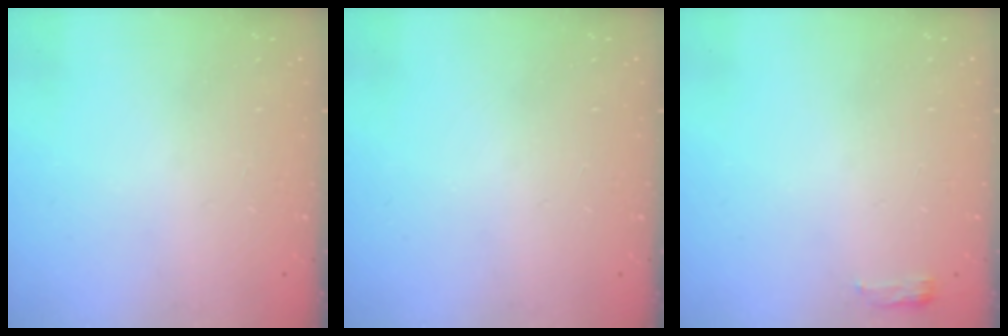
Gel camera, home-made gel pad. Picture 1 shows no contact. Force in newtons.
{"total": 0.0}
{"total": 3.3, "press": 3.2, "slide": 1.0}